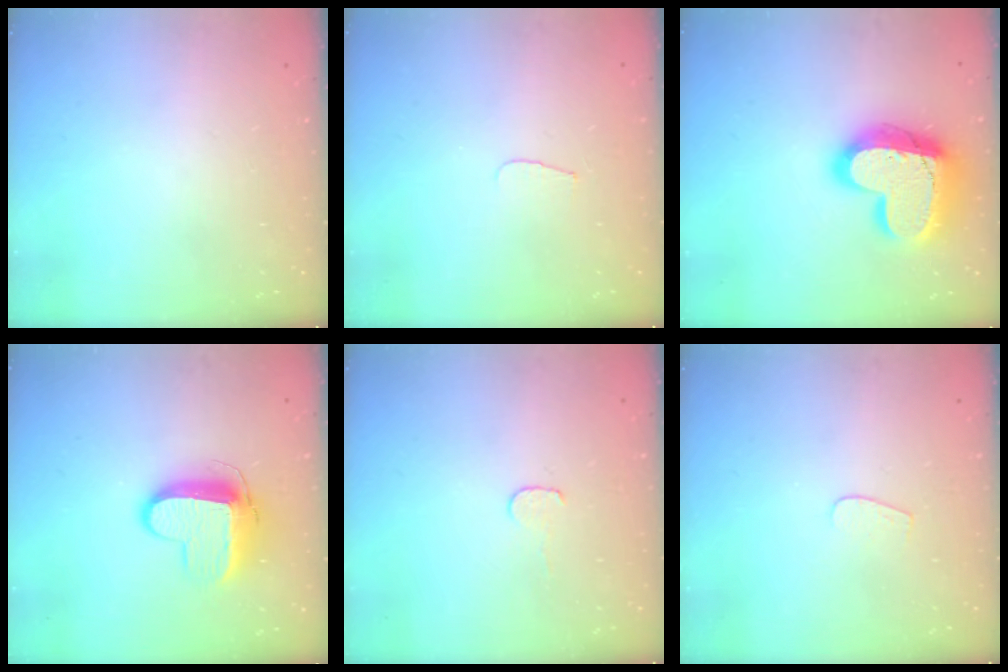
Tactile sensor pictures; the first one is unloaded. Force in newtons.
{"total": 3.3, "press": 3.3, "slide": 0.4}
{"total": 21.7, "press": 21.6, "slide": 1.9}
{"total": 11.1, "press": 11.1, "slide": 1.0}
{"total": 3.5, "press": 3.5, "slide": 0.4}
{"total": 3.4, "press": 3.4, "slide": 0.3}